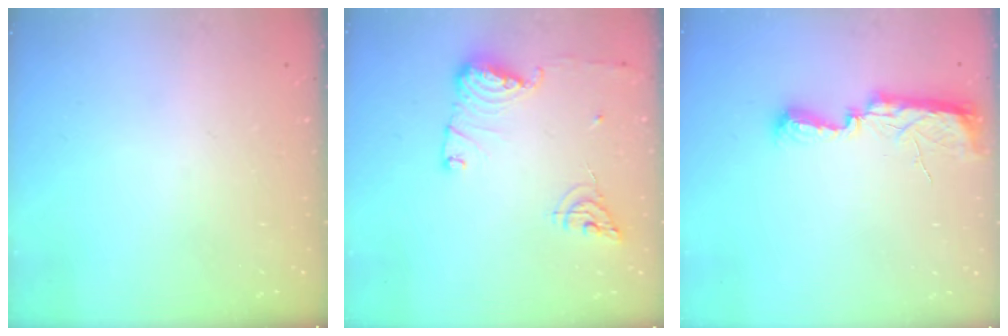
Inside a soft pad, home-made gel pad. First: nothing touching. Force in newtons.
{"total": 12.0, "press": 11.9, "slide": 1.6}
{"total": 7.9, "press": 7.8, "slide": 0.8}